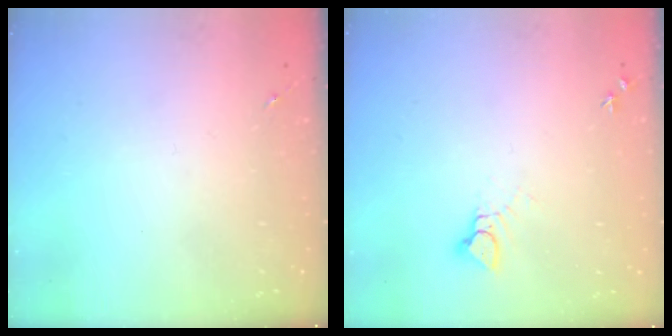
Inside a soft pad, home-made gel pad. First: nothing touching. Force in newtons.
{"total": 3.7, "press": 3.7, "slide": 0.3}